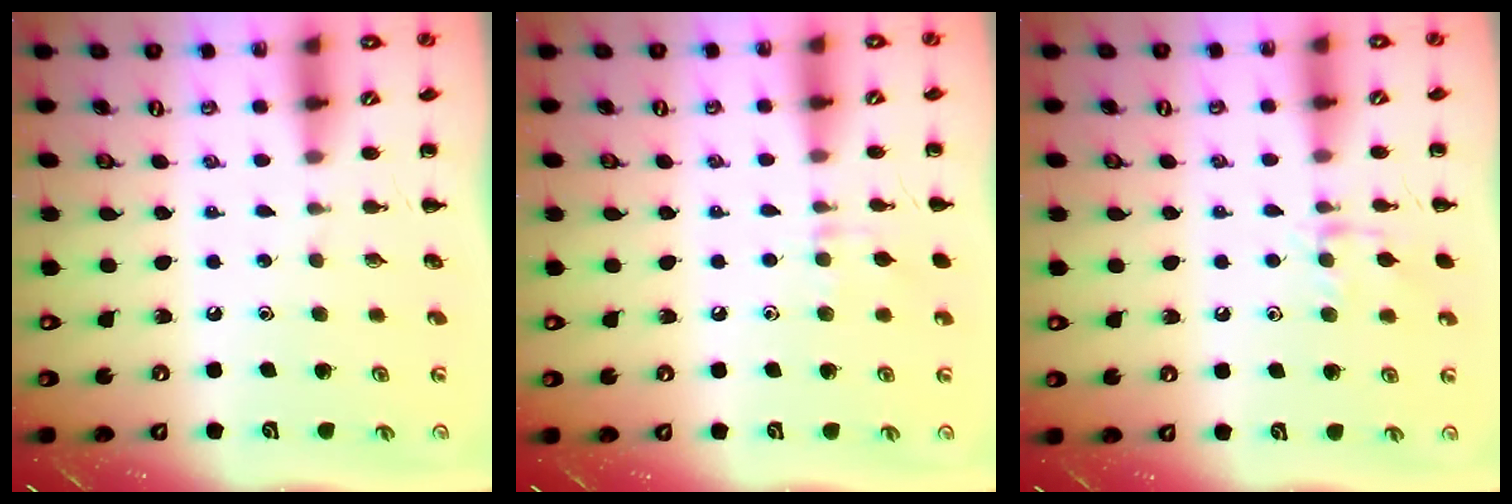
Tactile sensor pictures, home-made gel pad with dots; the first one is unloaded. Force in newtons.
{"total": 7.1, "press": 6.6, "slide": 2.7}
{"total": 8.3, "press": 8.3, "slide": 0.8}